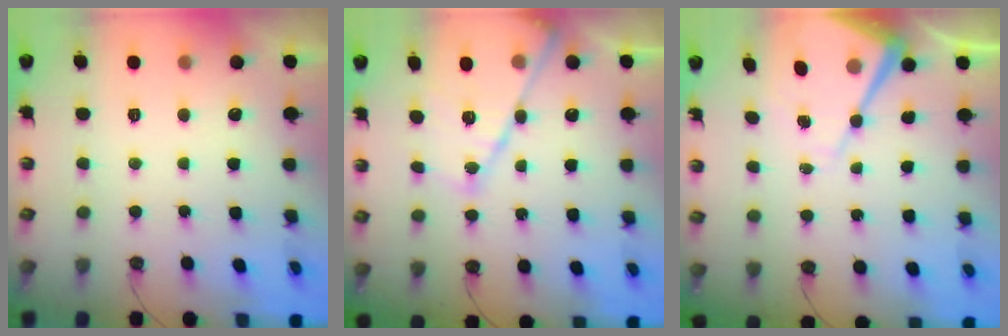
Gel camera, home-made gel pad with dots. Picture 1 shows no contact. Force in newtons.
{"total": 17.0, "press": 17.0, "slide": 1.5}
{"total": 12.2, "press": 12.1, "slide": 1.2}